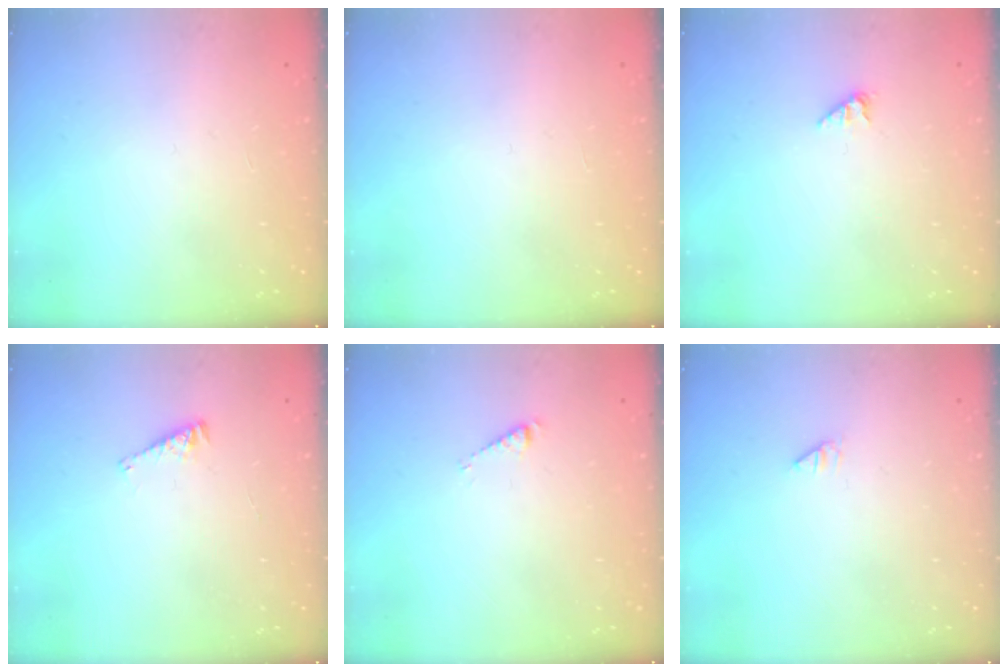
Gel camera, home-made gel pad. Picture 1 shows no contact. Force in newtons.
{"total": 0.0}
{"total": 1.7, "press": 1.7, "slide": 0.3}
{"total": 2.6, "press": 2.6, "slide": 0.3}
{"total": 2.6, "press": 2.6, "slide": 0.2}
{"total": 0.0}